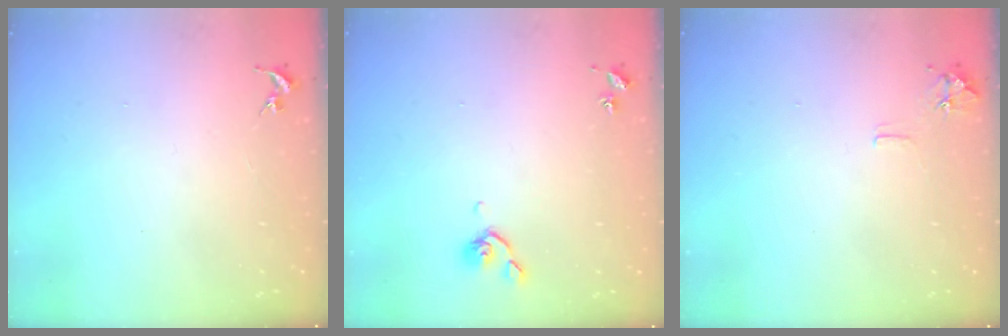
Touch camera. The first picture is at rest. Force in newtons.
{"total": 4.6, "press": 4.5, "slide": 1.0}
{"total": 6.3, "press": 6.3, "slide": 0.8}